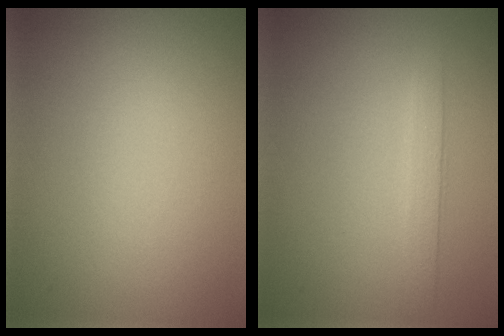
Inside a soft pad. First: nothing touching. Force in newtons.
{"total": 2.1, "press": 2.1, "slide": 0.1}